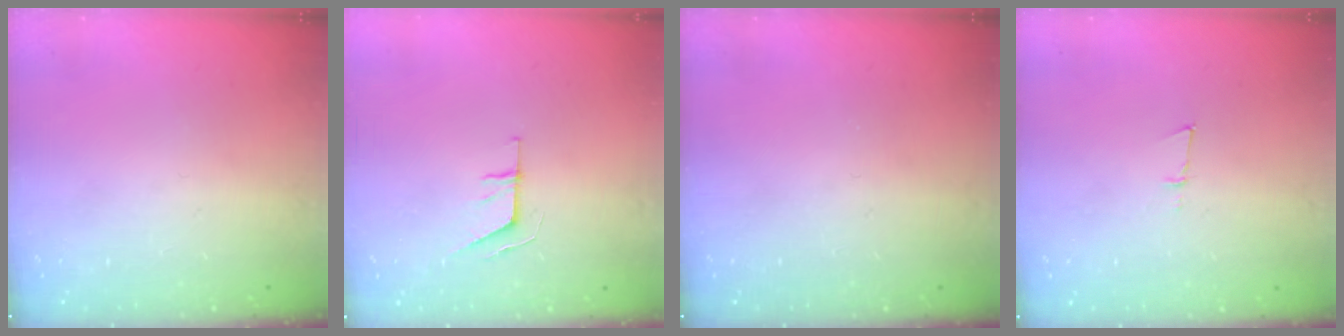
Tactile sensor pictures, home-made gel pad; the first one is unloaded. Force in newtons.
{"total": 4.5, "press": 4.5, "slide": 0.3}
{"total": 0.0}
{"total": 3.9, "press": 3.8, "slide": 0.9}